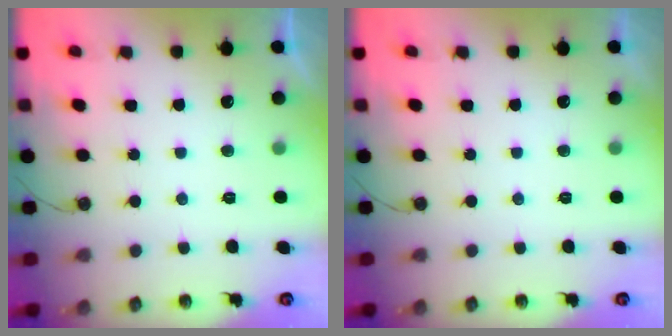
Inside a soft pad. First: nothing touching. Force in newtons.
{"total": 0.0}